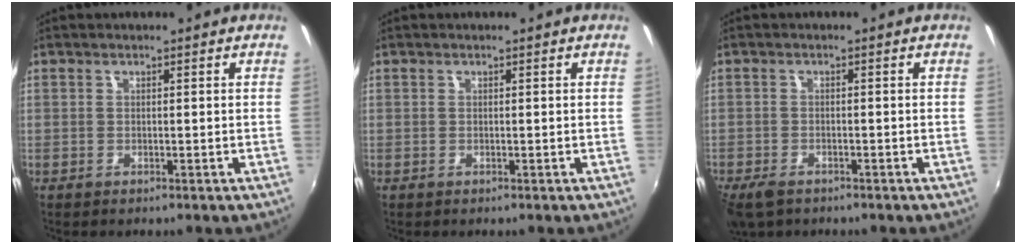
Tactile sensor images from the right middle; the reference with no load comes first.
{"total": 0.0}
{"total": 4.9, "force": [-3.6, 2.3, 2.4], "torque": [-0.064, -0.018, -0.070]}